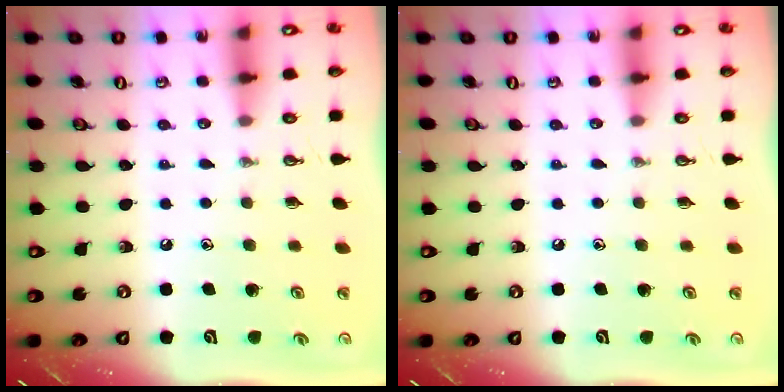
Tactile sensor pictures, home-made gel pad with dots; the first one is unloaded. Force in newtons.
{"total": 0.0}